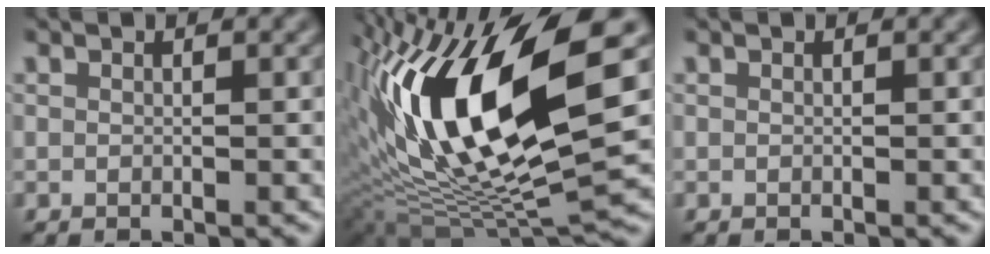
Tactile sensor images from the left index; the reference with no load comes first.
{"total": 16.1, "force": [3.0, 6.2, 14.5], "torque": [-0.274, 0.001, 0.047]}
{"total": 0.0}